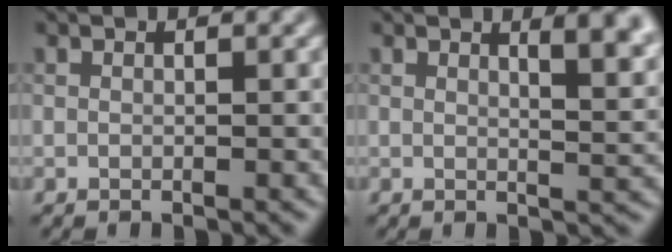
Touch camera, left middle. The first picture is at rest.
{"total": 5.3, "force": [2.7, 2.0, 4.1], "torque": [-0.022, 0.011, 0.029]}